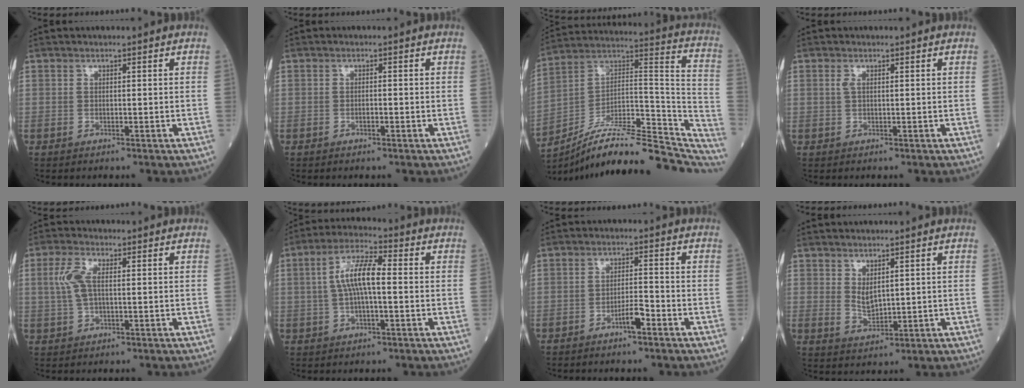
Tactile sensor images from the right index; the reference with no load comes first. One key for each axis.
{"total": 0.8, "fx": -0.4, "fy": 0.1, "fz": 0.6, "tx": -0.009, "ty": 0.000, "tz": -0.007}
{"total": 26.0, "fx": -22.4, "fy": 5.3, "fz": 12.1, "tx": -0.133, "ty": 0.038, "tz": -0.339}
{"total": 0.9, "fx": 0.3, "fy": 0.3, "fz": 0.8, "tx": -0.020, "ty": 0.001, "tz": 0.005}
{"total": 4.2, "fx": 0.7, "fy": 1.6, "fz": 3.8, "tx": -0.102, "ty": 0.009, "tz": 0.014}
{"total": 7.6, "fx": 0.3, "fy": 1.8, "fz": 7.4, "tx": -0.148, "ty": 0.020, "tz": 0.003}
{"total": 3.0, "fx": -2.0, "fy": 0.2, "fz": 2.2, "tx": -0.033, "ty": 0.001, "tz": -0.036}
{"total": 2.7, "fx": 1.2, "fy": 1.2, "fz": 2.2, "tx": -0.043, "ty": -0.007, "tz": 0.032}